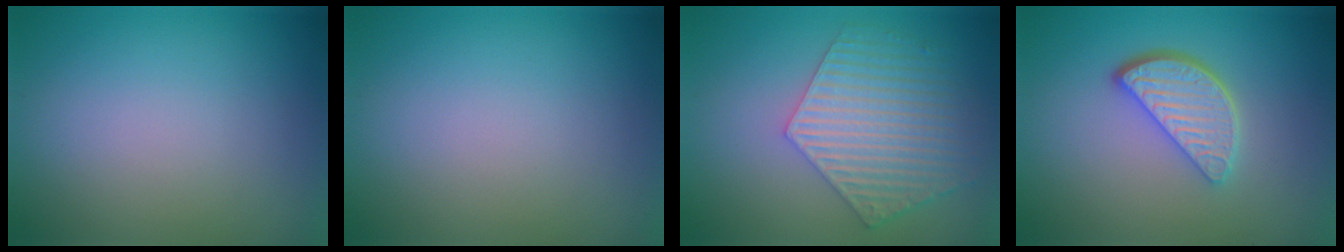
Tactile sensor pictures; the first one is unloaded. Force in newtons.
{"total": 0.0}
{"total": 6.2, "press": 4.9, "slide": 3.9}
{"total": 4.0, "press": 3.2, "slide": 2.4}